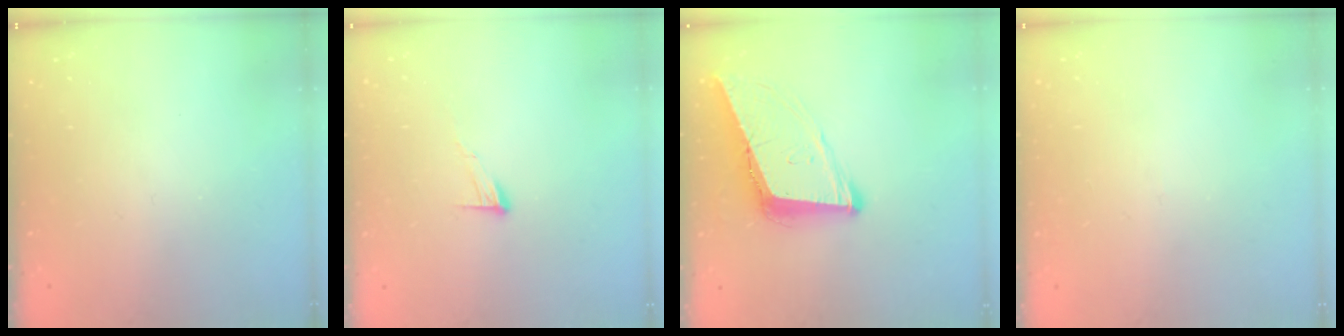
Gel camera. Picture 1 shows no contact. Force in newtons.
{"total": 6.5, "press": 6.5, "slide": 0.5}
{"total": 10.9, "press": 10.3, "slide": 3.6}
{"total": 2.7, "press": 2.7, "slide": 0.3}